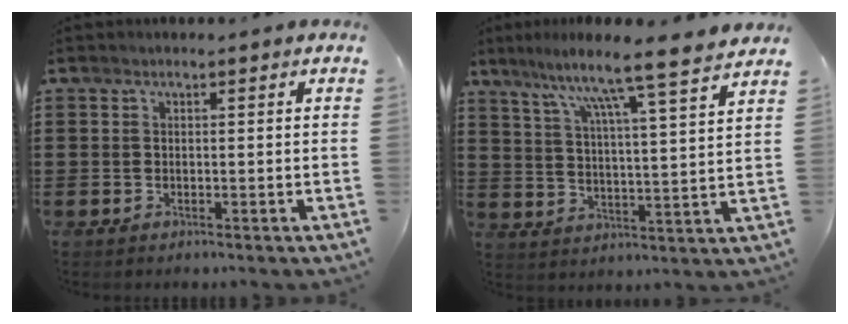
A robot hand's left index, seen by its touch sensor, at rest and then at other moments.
{"total": 9.2, "force": [7.8, -1.1, 4.8], "torque": [-0.106, -0.060, 0.120]}